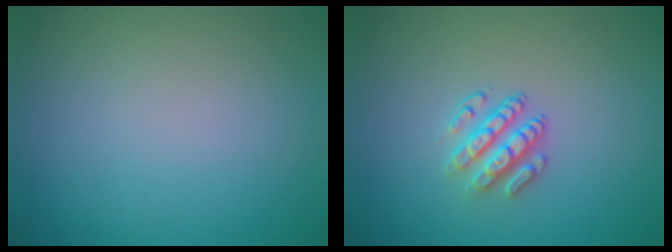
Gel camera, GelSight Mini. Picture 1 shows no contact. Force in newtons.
{"total": 2.9, "press": 2.5, "slide": 1.6}